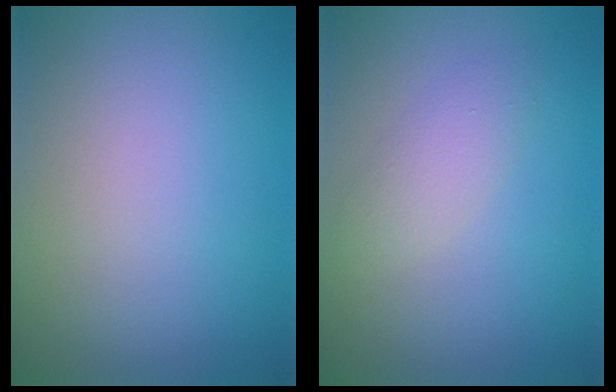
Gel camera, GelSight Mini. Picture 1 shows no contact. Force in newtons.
{"total": 2.0, "press": 2.0, "slide": 0.2}